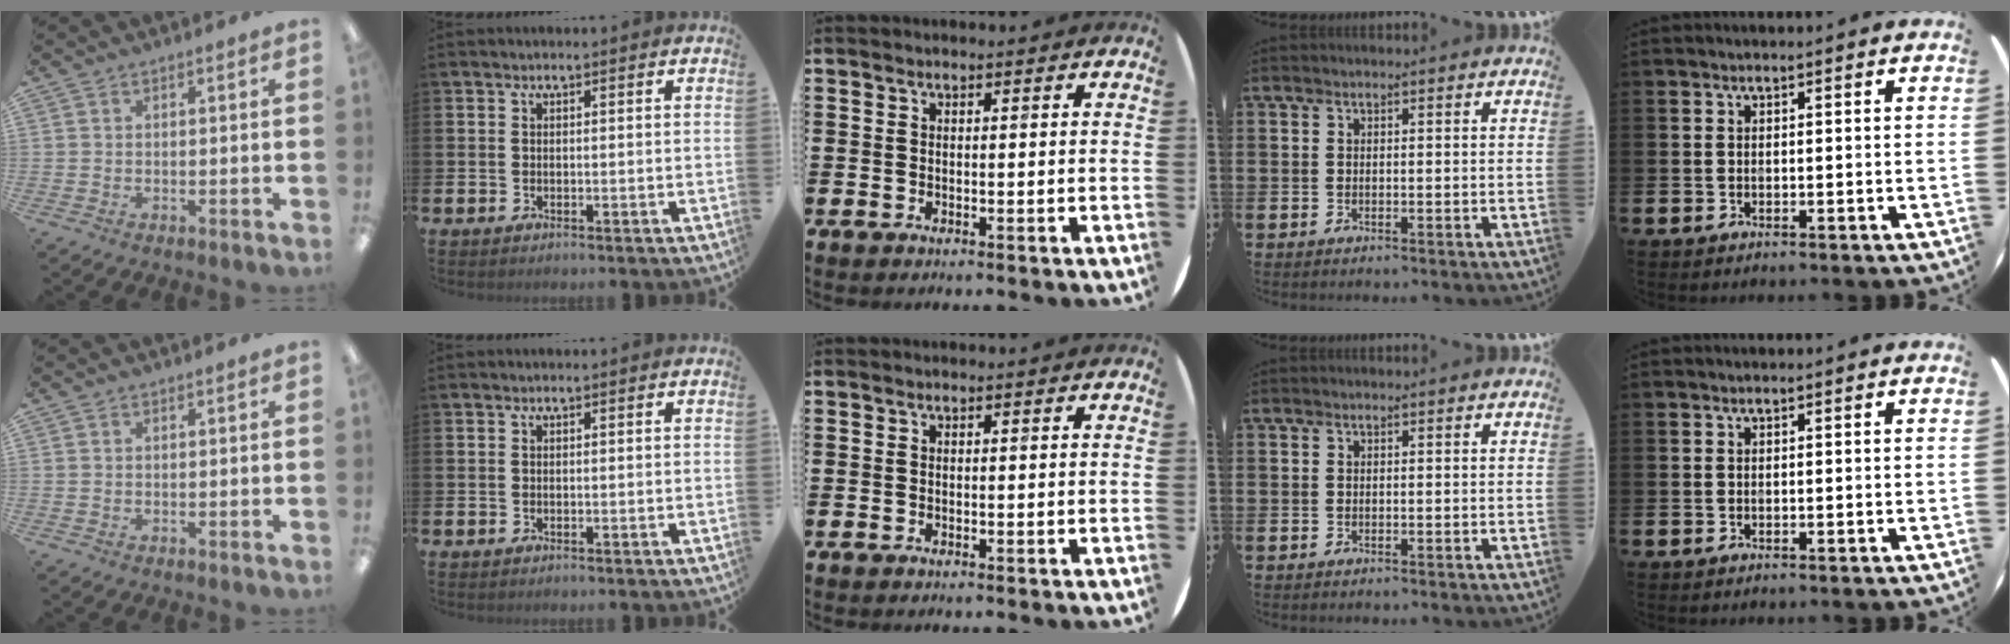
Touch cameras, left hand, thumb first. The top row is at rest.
{}